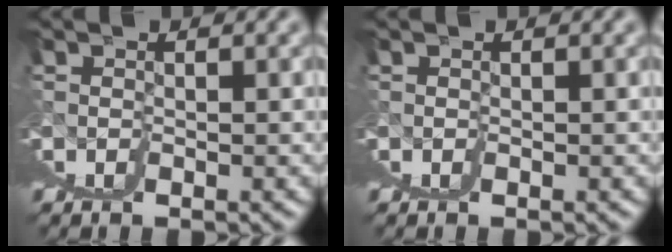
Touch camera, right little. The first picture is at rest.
{"total": 0.0}